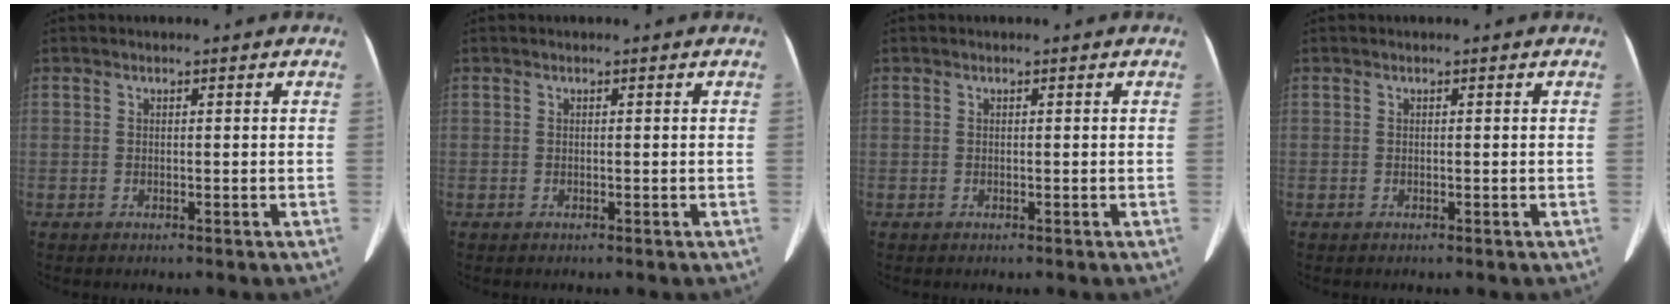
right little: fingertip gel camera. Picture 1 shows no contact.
{"total": 0.0}
{"total": 0.0}
{"total": 0.0}